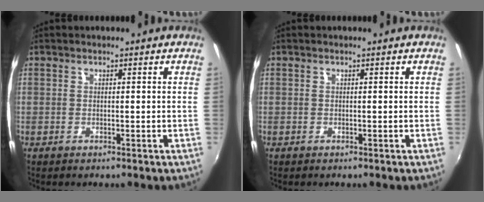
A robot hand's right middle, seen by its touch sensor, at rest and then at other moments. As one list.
[{"total": 0.0}]